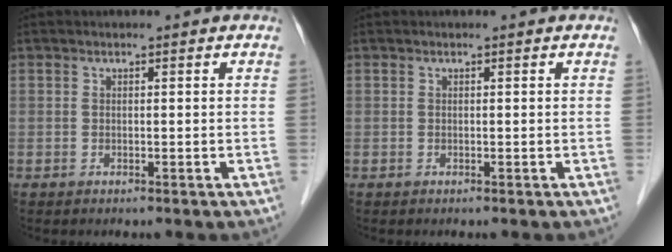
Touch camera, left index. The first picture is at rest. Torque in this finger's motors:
{"motor_torque": [-0.05, -0.05, 0.00, 0.00]}